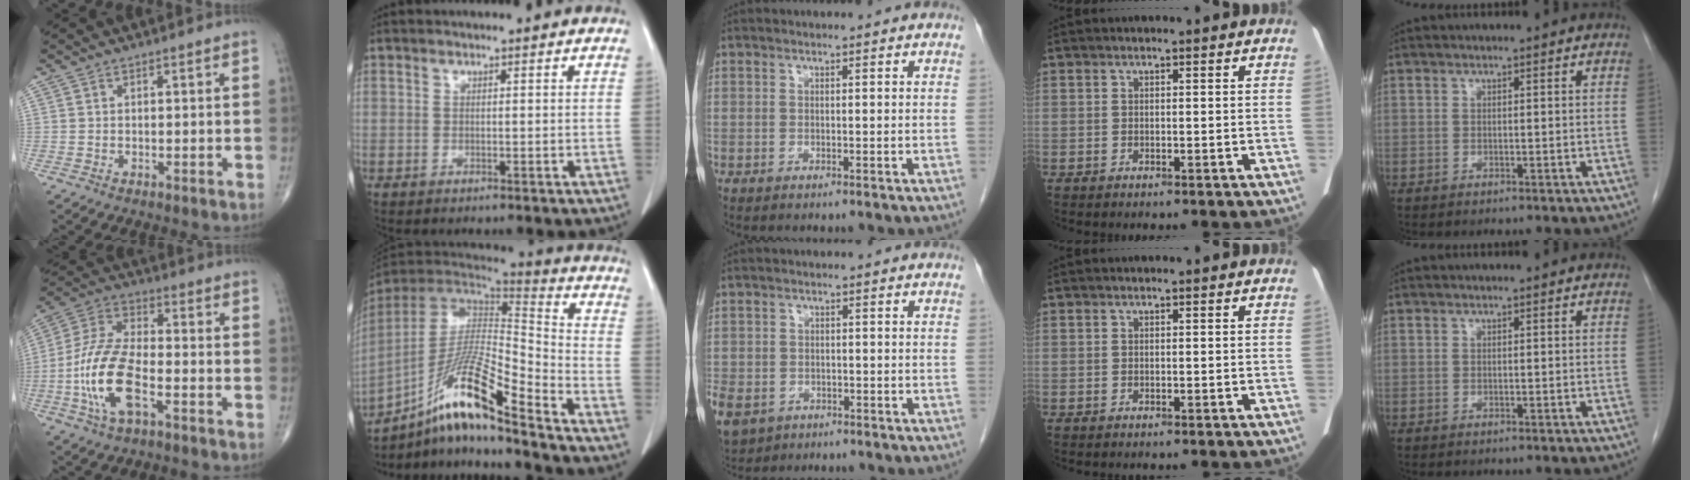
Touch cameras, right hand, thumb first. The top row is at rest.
{"thumb": {"total": 14.6, "force": [-4.8, 6.4, 12.2], "torque": [-0.256, 0.024, -0.094]}, "index": {"total": 17.1, "force": [-12.2, 0.6, 12.0], "torque": [-0.230, 0.005, -0.223]}, "middle": {"total": 17.2, "force": [-7.5, 13.8, 7.0], "torque": [-0.240, -0.020, -0.103]}}